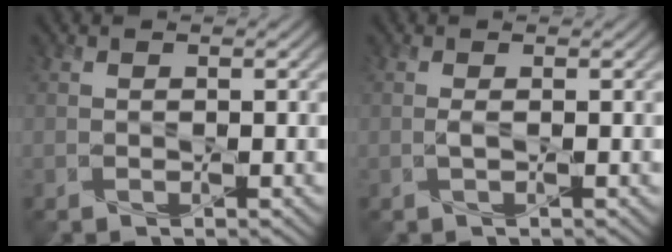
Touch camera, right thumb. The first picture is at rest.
{"total": 0.7, "force": [-0.3, -0.2, 0.6], "torque": [-0.013, 0.002, -0.006]}